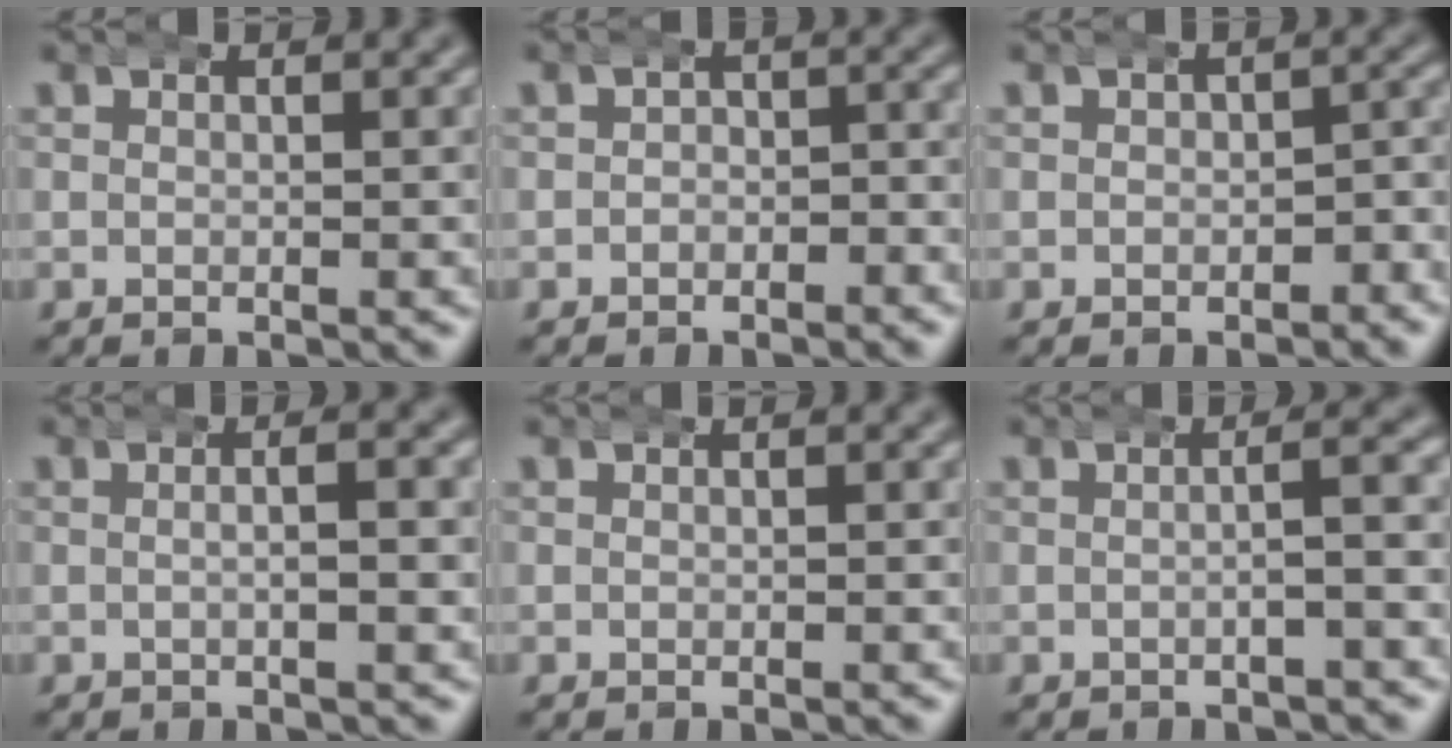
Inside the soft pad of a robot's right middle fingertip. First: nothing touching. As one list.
[{"total": 2.1, "force": [-1.4, 1.5, 0.4], "torque": [0.009, -0.002, -0.031]}, {"total": 2.1, "force": [-1.6, 1.3, 0.2], "torque": [0.004, 0.000, -0.030]}, {"total": 2.1, "force": [-0.1, 0.4, 2.0], "torque": [-0.025, 0.011, -0.010]}, {"total": 0.0}, {"total": 1.8, "force": [-0.2, 0.1, 1.8], "torque": [-0.015, 0.012, -0.012]}]